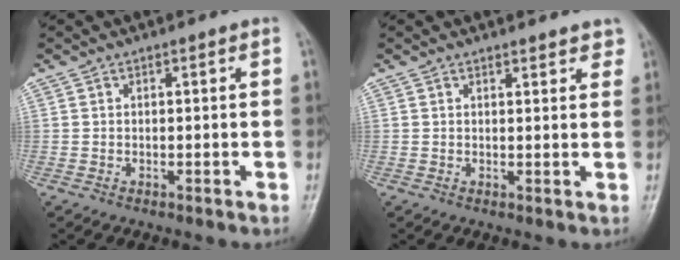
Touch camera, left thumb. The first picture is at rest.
{"total": 3.1, "force": [2.7, 1.1, 1.0], "torque": [0.012, -0.011, 0.025]}